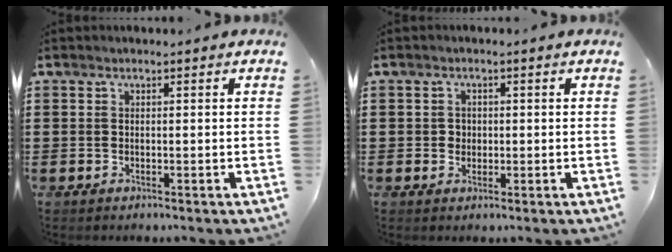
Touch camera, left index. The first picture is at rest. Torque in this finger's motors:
{"motor_torque": [-0.01, 0.01, 0.00, 0.00]}